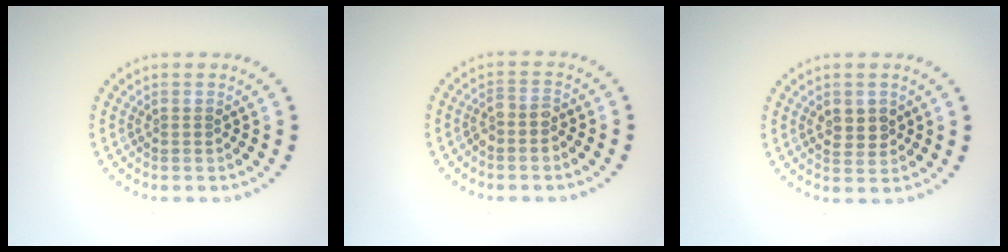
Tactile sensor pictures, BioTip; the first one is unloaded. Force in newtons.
{"total": 1.7, "press": 1.5, "slide": 0.8}
{"total": 1.9, "press": 1.7, "slide": 0.6}